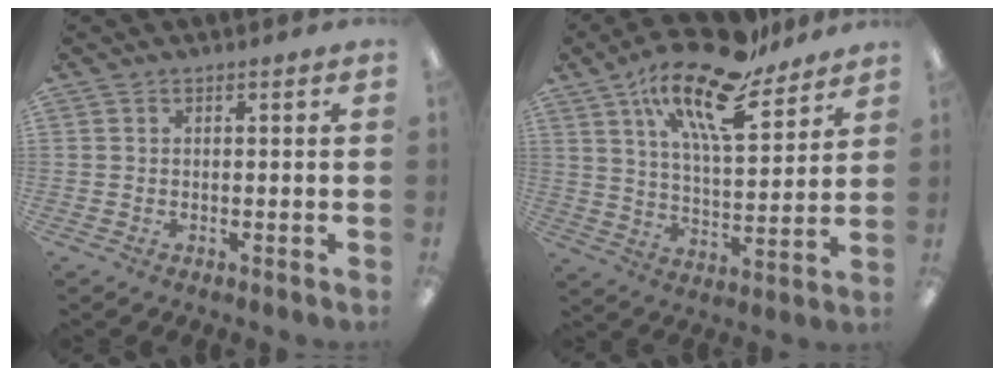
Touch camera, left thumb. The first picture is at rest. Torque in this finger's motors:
{"motor_torque": [0.38, 0.41, 1.49, -1.28, 0.41]}